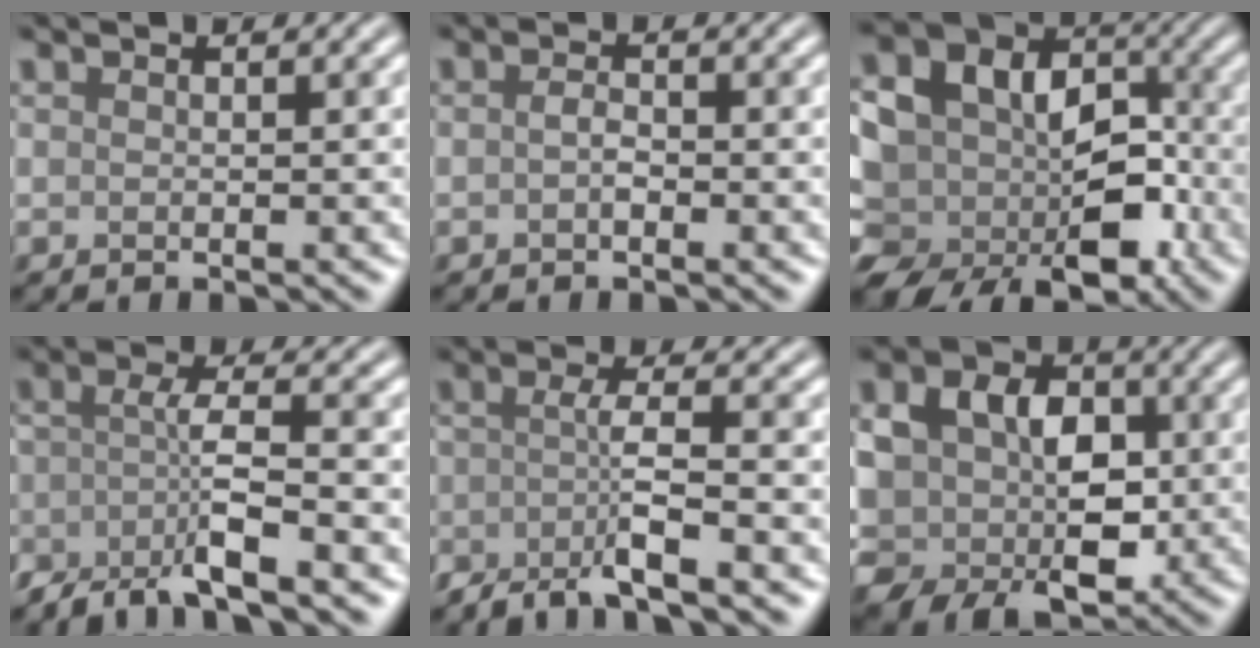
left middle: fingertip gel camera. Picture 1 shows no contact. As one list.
[{"total": 1.1, "force": [-0.4, 0.5, 0.9], "torque": [-0.019, 0.003, -0.009]}, {"total": 16.2, "force": [-3.3, 13.3, 8.6], "torque": [-0.162, 0.016, -0.063]}, {"total": 4.9, "force": [-3.1, 1.1, 3.6], "torque": [-0.062, 0.000, -0.067]}, {"total": 4.1, "force": [-2.7, 0.6, 3.0], "torque": [-0.051, 0.003, -0.060]}, {"total": 9.3, "force": [-0.7, 7.2, 5.8], "torque": [-0.098, 0.004, -0.017]}]